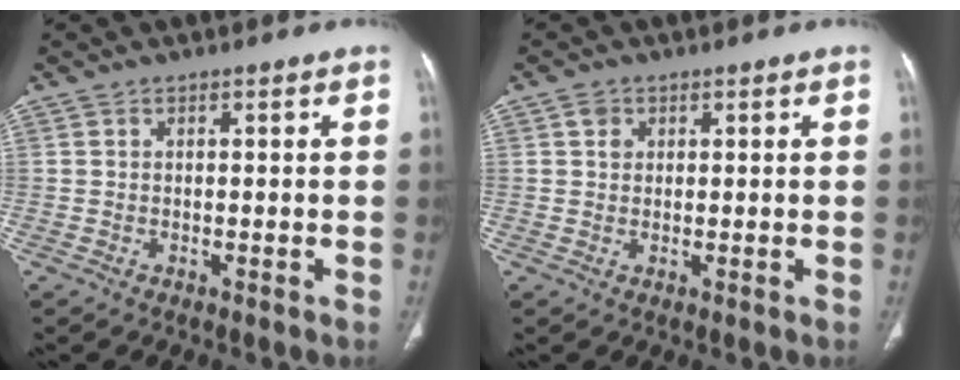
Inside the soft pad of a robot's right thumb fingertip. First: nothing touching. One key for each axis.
{"total": 1.9, "fx": 0.7, "fy": 1.6, "fz": 0.7, "tx": -0.006, "ty": -0.001, "tz": 0.009}